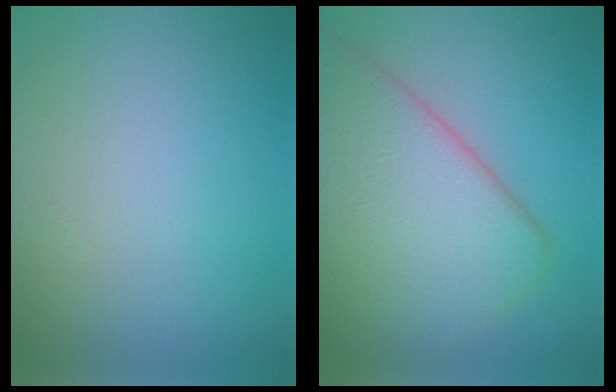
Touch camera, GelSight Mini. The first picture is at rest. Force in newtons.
{"total": 9.5, "press": 9.5, "slide": 0.3}